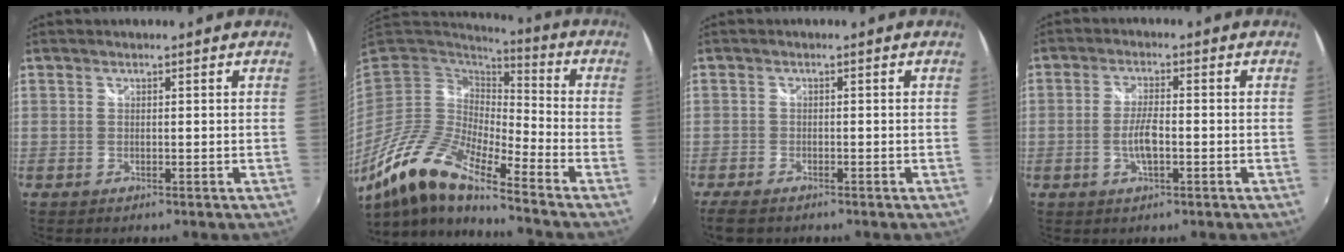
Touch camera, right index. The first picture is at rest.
{"total": 15.5, "force": [-11.3, 2.7, 10.3], "torque": [-0.191, -0.019, -0.230]}
{"total": 5.0, "force": [-3.8, 1.8, 2.5], "torque": [-0.063, -0.023, -0.072]}
{"total": 4.6, "force": [-1.3, 1.4, 4.2], "torque": [-0.086, -0.002, -0.024]}